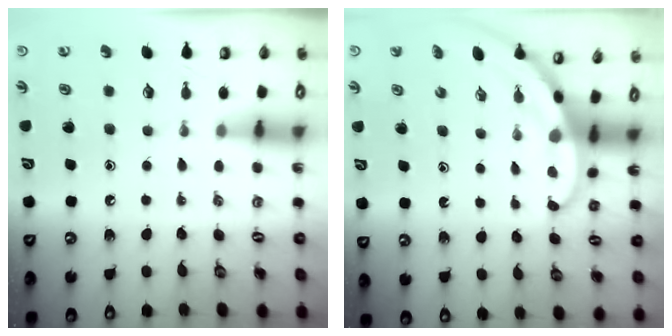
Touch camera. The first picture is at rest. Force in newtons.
{"total": 3.2, "press": 3.2, "slide": 0.2}